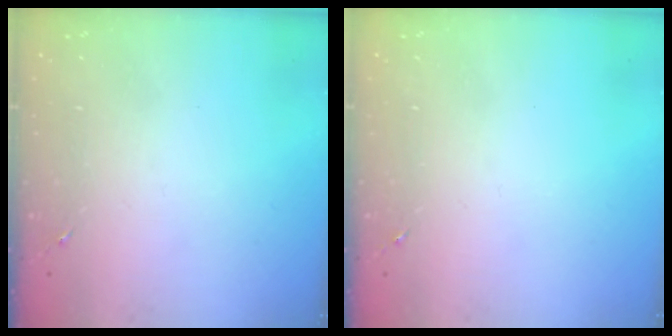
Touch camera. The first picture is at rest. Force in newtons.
{"total": 0.0}